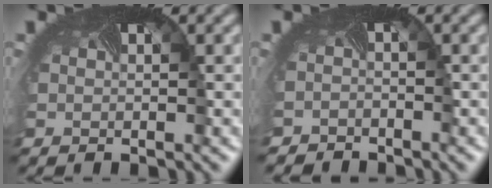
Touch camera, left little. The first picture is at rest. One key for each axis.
{"total": 2.2, "fx": -2.1, "fy": 0.3, "fz": -0.8, "tx": 0.012, "ty": -0.018, "tz": -0.038}